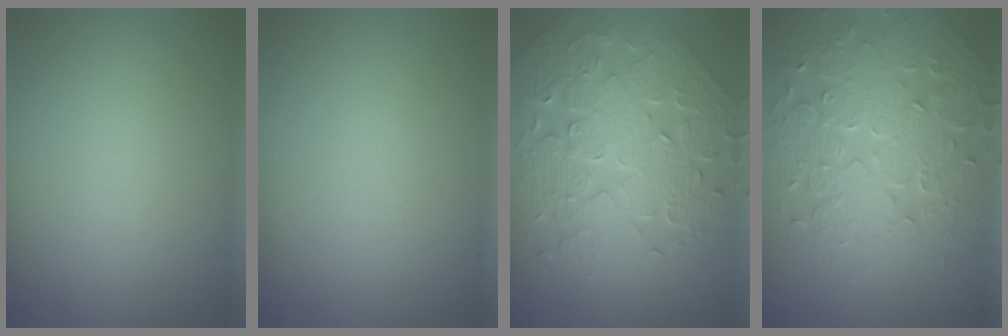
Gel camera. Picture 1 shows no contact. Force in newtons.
{"total": 0.0}
{"total": 9.0, "press": 6.7, "slide": 6.0}
{"total": 8.3, "press": 6.0, "slide": 5.8}